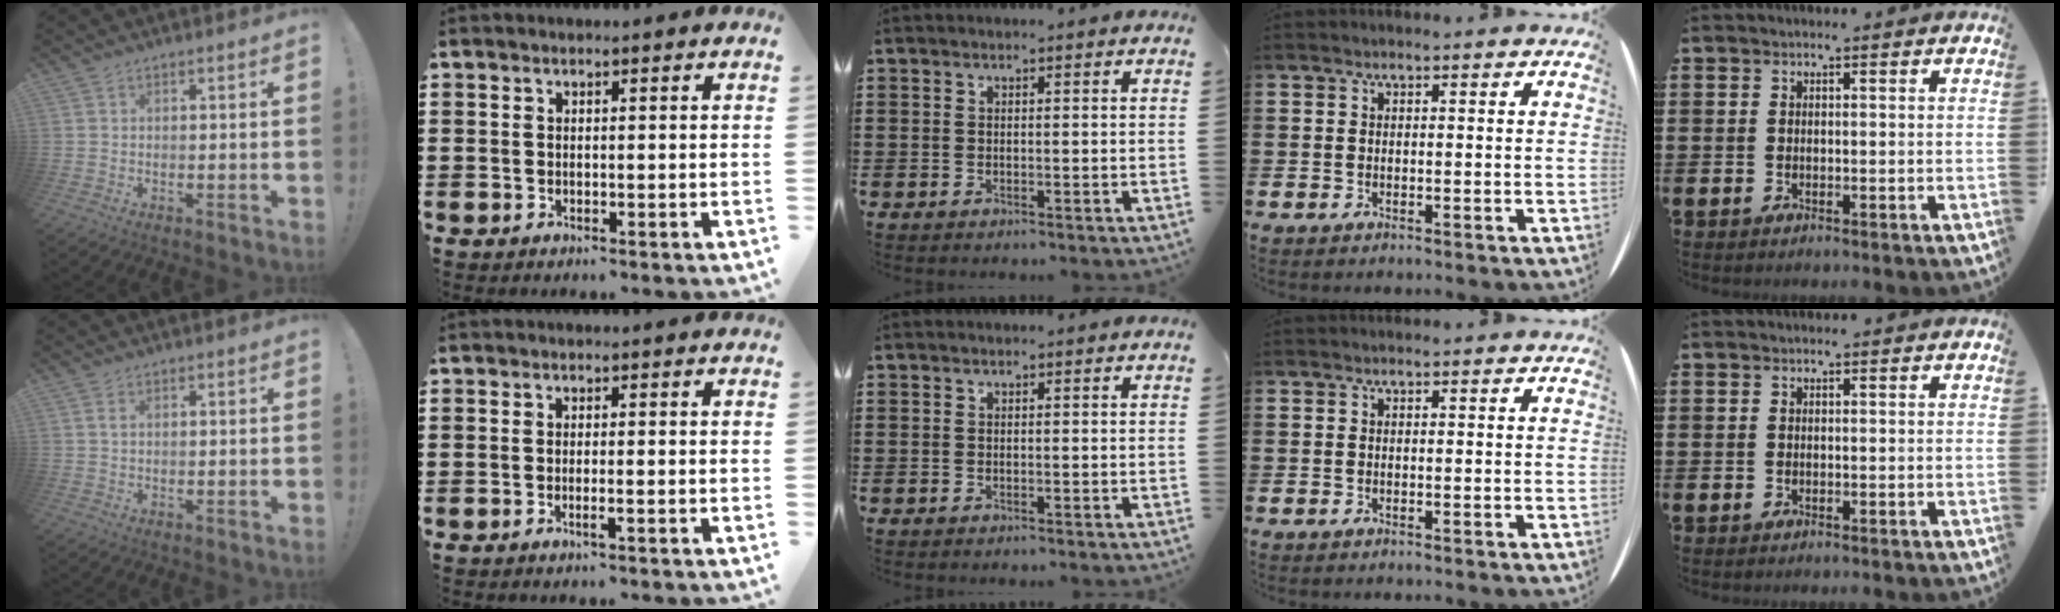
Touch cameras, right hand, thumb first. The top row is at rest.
{"thumb": {"total": 1.2, "force": [0.5, 0.6, 0.9], "torque": [-0.012, 0.000, 0.006]}, "index": {"total": 1.4, "force": [-0.7, 0.0, 1.2], "torque": [-0.020, -0.003, -0.013]}}